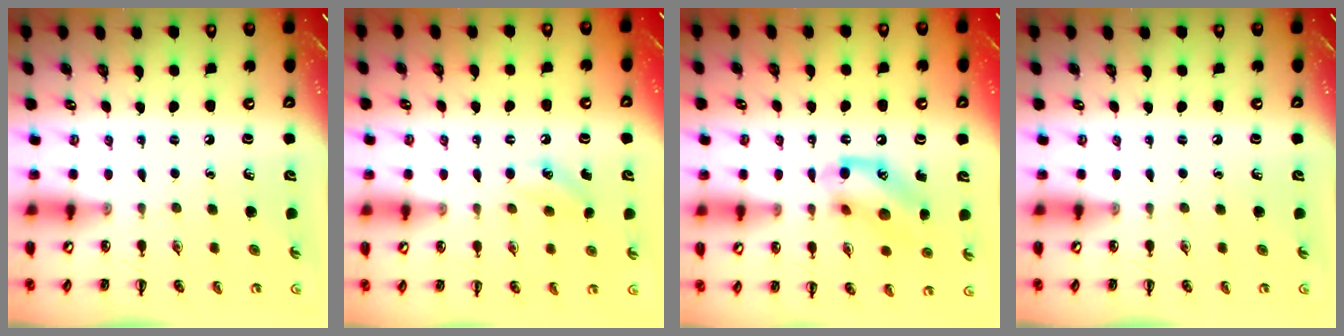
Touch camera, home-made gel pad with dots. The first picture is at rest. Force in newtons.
{"total": 5.6, "press": 5.4, "slide": 1.6}
{"total": 14.1, "press": 14.0, "slide": 1.1}
{"total": 0.0}